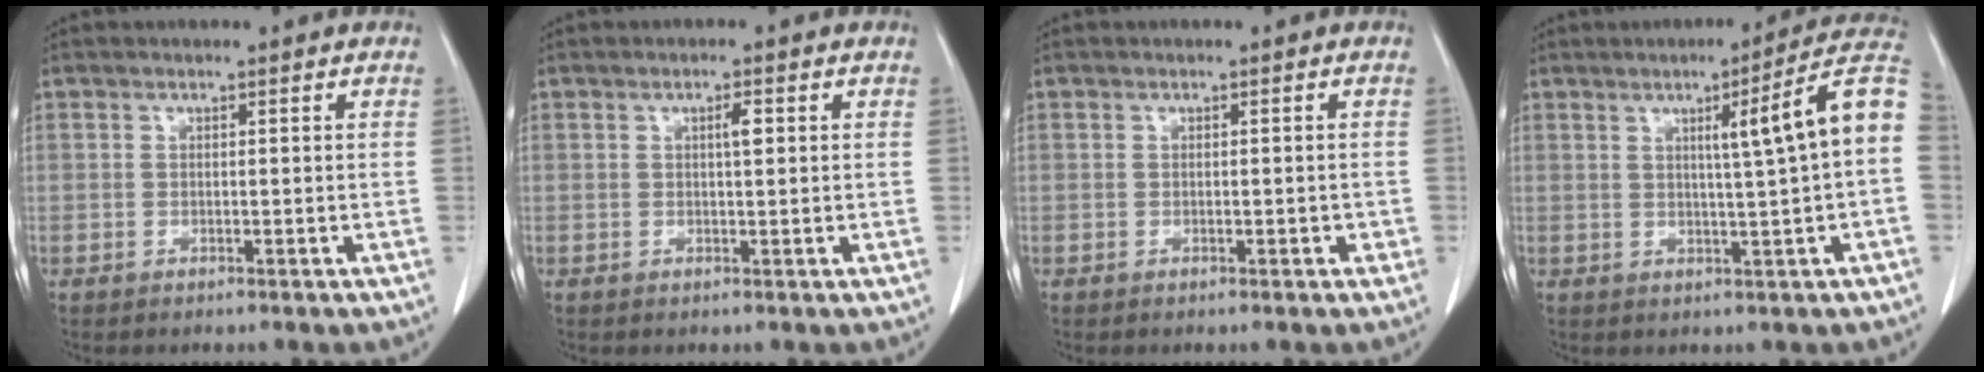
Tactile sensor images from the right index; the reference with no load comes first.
{"total": 1.8, "force": [0.5, 0.3, 1.7], "torque": [-0.028, 0.002, 0.007]}
{"total": 1.1, "force": [-0.3, 0.5, 1.0], "torque": [-0.013, 0.004, -0.001]}
{"total": 10.7, "force": [1.5, -1.2, 10.6], "torque": [-0.139, 0.017, 0.016]}